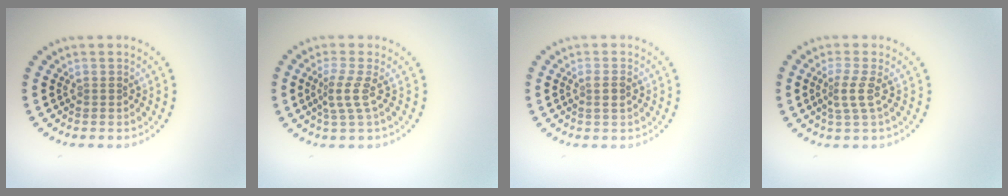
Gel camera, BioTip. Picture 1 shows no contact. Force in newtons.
{"total": 2.2, "press": 1.5, "slide": 1.7}
{"total": 1.4, "press": 1.2, "slide": 0.7}
{"total": 2.1, "press": 1.5, "slide": 1.5}